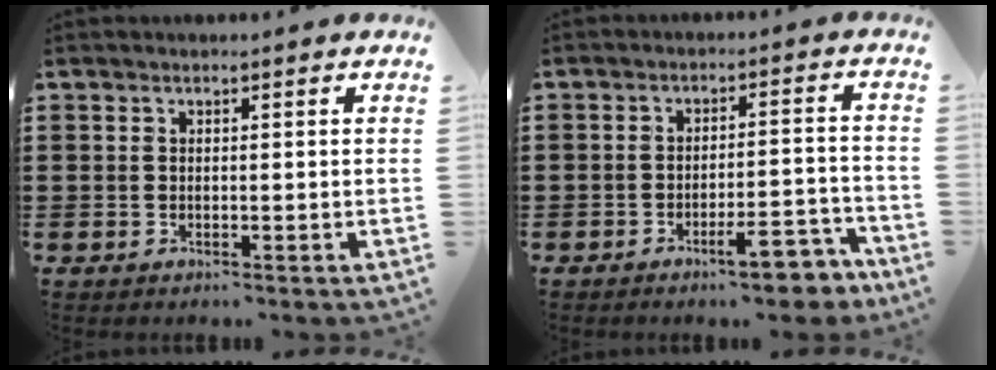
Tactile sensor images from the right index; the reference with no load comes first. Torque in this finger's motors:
{"motor_torque": [1.70, 0.44, 0.30, -0.01]}